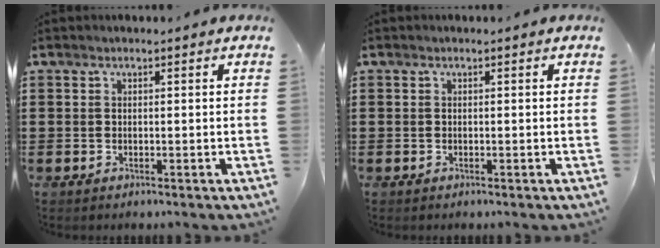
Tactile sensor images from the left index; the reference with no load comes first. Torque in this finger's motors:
{"motor_torque": [0.00, 0.00, 0.00, 0.00]}